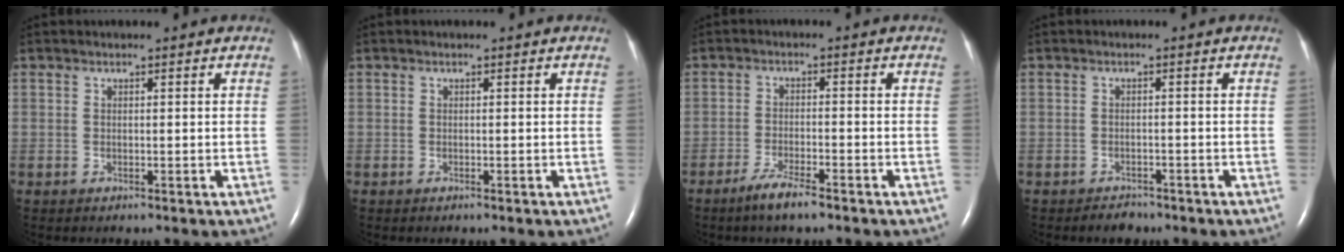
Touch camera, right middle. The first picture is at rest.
{"total": 0.0}
{"total": 4.6, "force": [-3.4, 0.4, 3.0], "torque": [-0.068, -0.008, -0.063]}
{"total": 2.1, "force": [-1.7, 1.0, 0.4], "torque": [-0.014, 0.000, -0.023]}